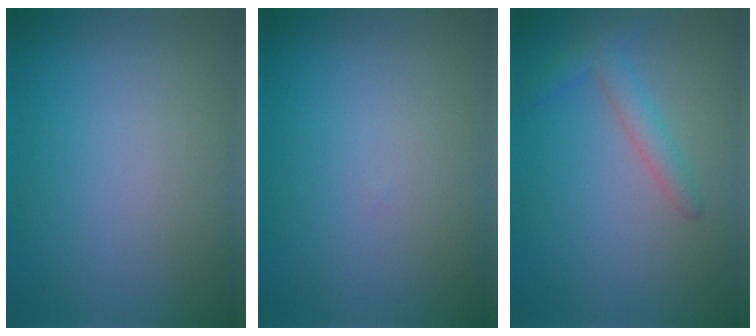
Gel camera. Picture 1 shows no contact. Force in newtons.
{"total": 0.0}
{"total": 2.3, "press": 2.3, "slide": 0.1}